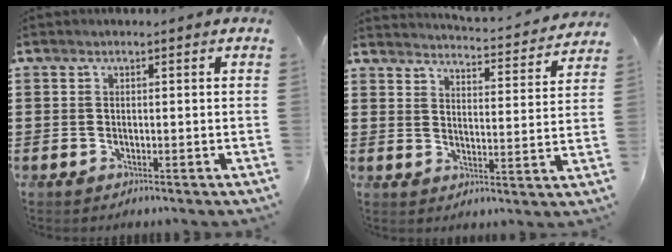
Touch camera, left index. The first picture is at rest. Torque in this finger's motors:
{"motor_torque": [2.14, 0.00, -0.16, 0.02]}